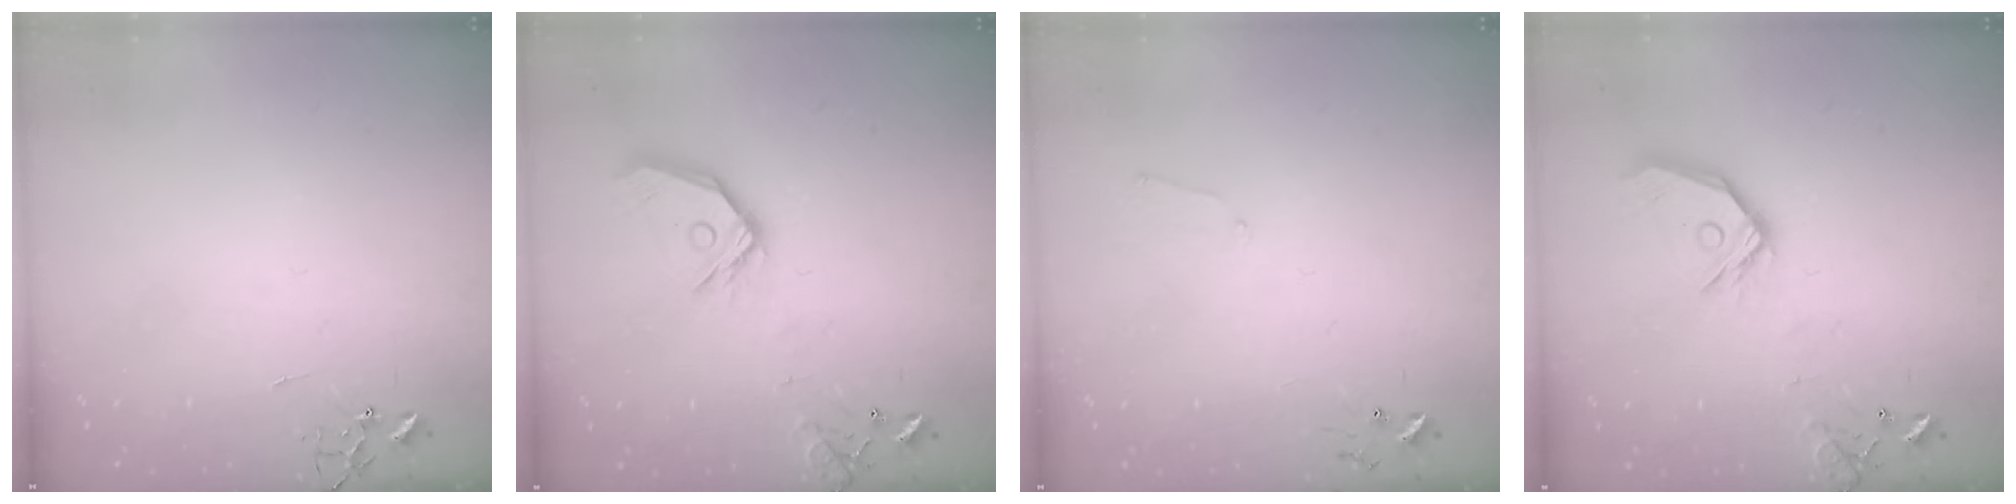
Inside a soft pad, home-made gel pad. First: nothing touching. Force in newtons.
{"total": 14.2, "press": 14.1, "slide": 2.1}
{"total": 5.1, "press": 5.0, "slide": 0.6}
{"total": 14.2, "press": 14.1, "slide": 2.1}